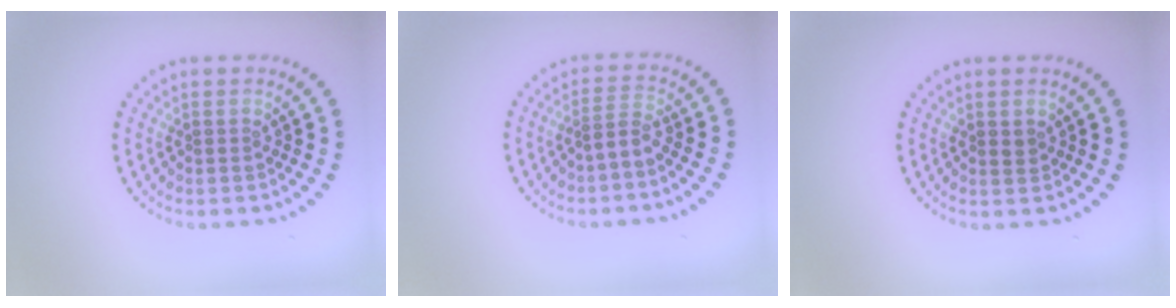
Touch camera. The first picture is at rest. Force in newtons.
{"total": 1.6, "press": 1.1, "slide": 1.2}
{"total": 0.9, "press": 0.8, "slide": 0.2}